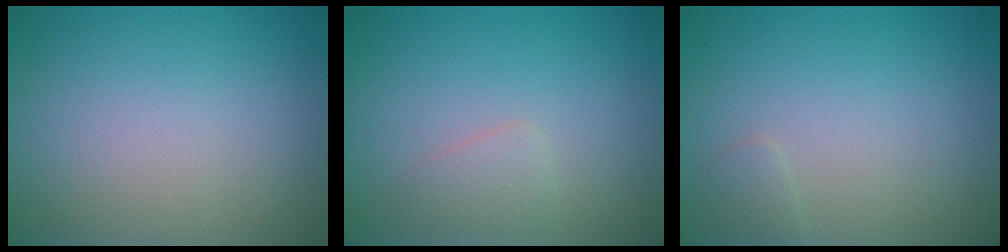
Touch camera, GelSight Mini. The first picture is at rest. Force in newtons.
{"total": 1.2, "press": 1.2, "slide": 0.0}
{"total": 0.8, "press": 0.8, "slide": 0.0}